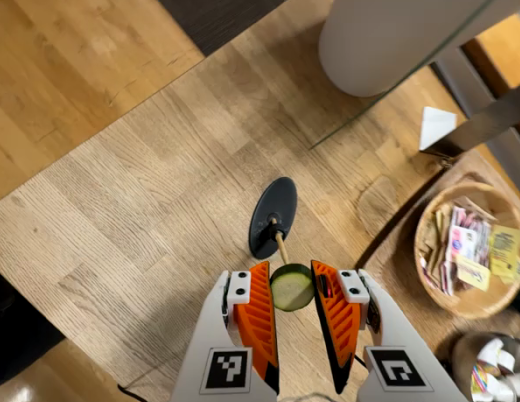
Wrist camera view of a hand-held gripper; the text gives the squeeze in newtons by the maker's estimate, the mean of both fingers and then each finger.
{"total": 9.5, "left": 10.1, "right": 8.8}